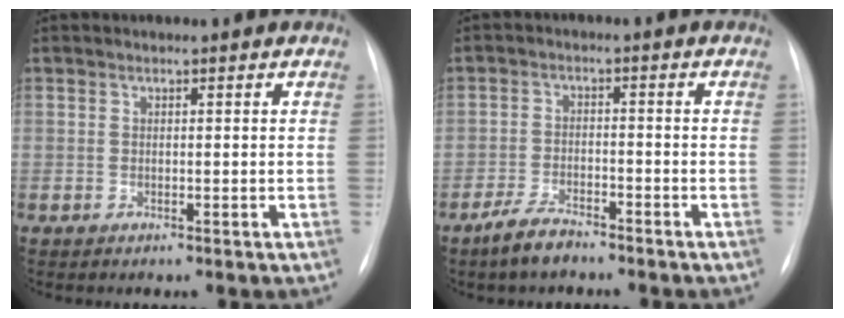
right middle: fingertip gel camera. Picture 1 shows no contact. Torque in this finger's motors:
{"motor_torque": [0.69, -0.57, 0.15, 0.01]}